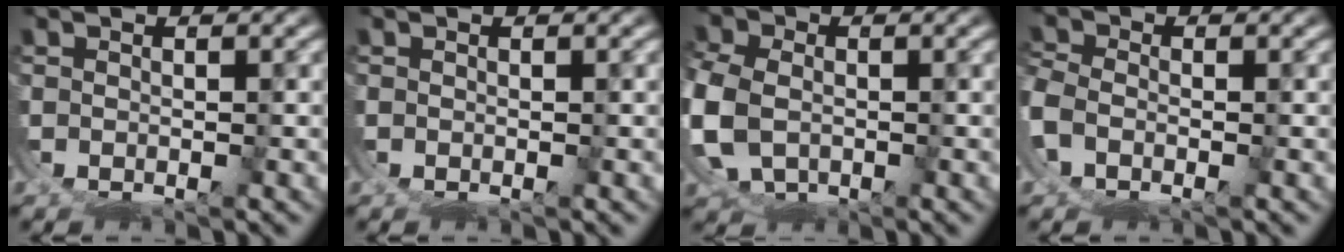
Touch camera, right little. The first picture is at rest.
{"total": 0.0}
{"total": 2.6, "force": [0.4, 2.4, 0.6], "torque": [-0.066, -0.025, 0.022]}
{"total": 4.2, "force": [-1.7, 3.6, 1.4], "torque": [-0.069, -0.025, -0.022]}